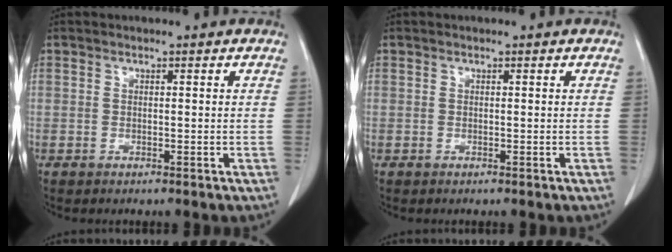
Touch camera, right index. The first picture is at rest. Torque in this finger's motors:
{"motor_torque": [0.00, 0.00, 0.00, 0.00]}